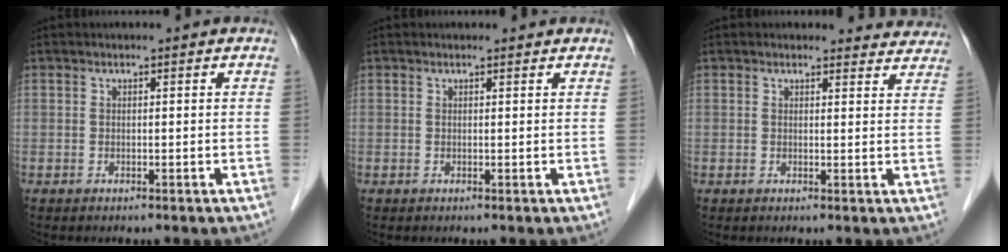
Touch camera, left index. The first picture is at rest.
{"total": 1.1, "force": [1.1, 0.2, 0.0], "torque": [-0.012, 0.002, 0.014]}
{"total": 5.3, "force": [5.1, 1.5, -0.3], "torque": [0.021, -0.013, 0.032]}